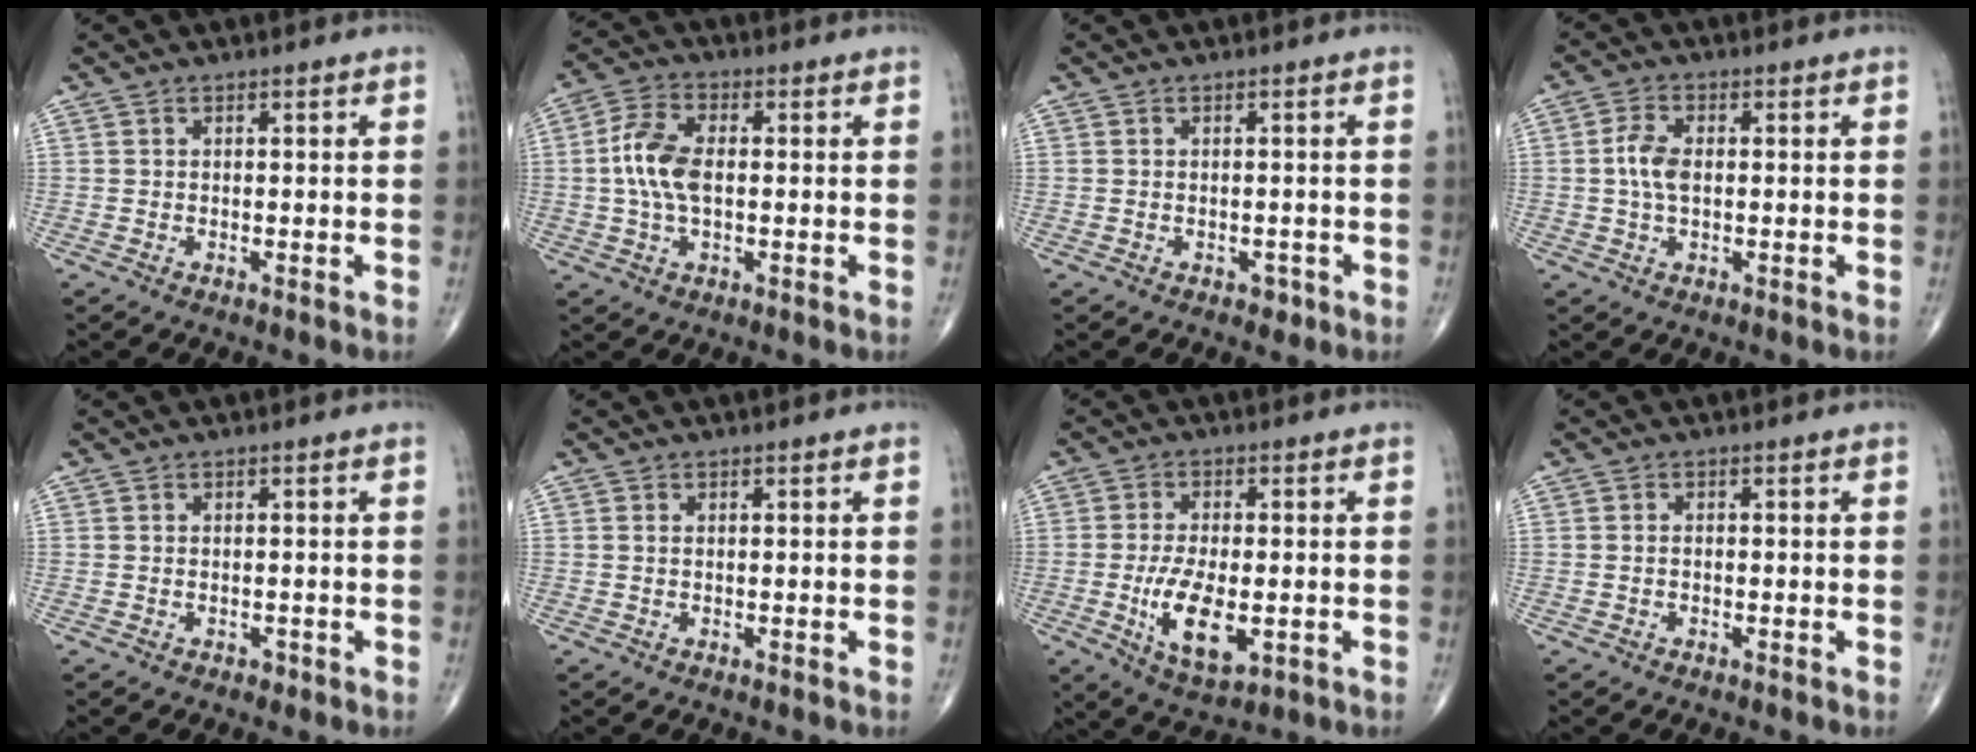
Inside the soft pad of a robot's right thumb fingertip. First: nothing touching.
{"total": 8.5, "force": [0.0, 4.4, 7.2], "torque": [-0.154, 0.015, -0.005]}
{"total": 1.4, "force": [-0.8, 1.0, 0.7], "torque": [-0.004, 0.006, -0.008]}
{"total": 4.7, "force": [0.0, 2.6, 4.0], "torque": [-0.086, 0.006, -0.004]}
{"total": 0.7, "force": [-0.4, 0.5, 0.2], "torque": [-0.003, 0.002, -0.005]}
{"total": 0.0}
{"total": 10.2, "force": [-2.3, 4.7, 8.8], "torque": [-0.154, -0.012, -0.031]}
{"total": 0.8, "force": [-0.3, 0.5, 0.5], "torque": [-0.011, 0.003, -0.005]}